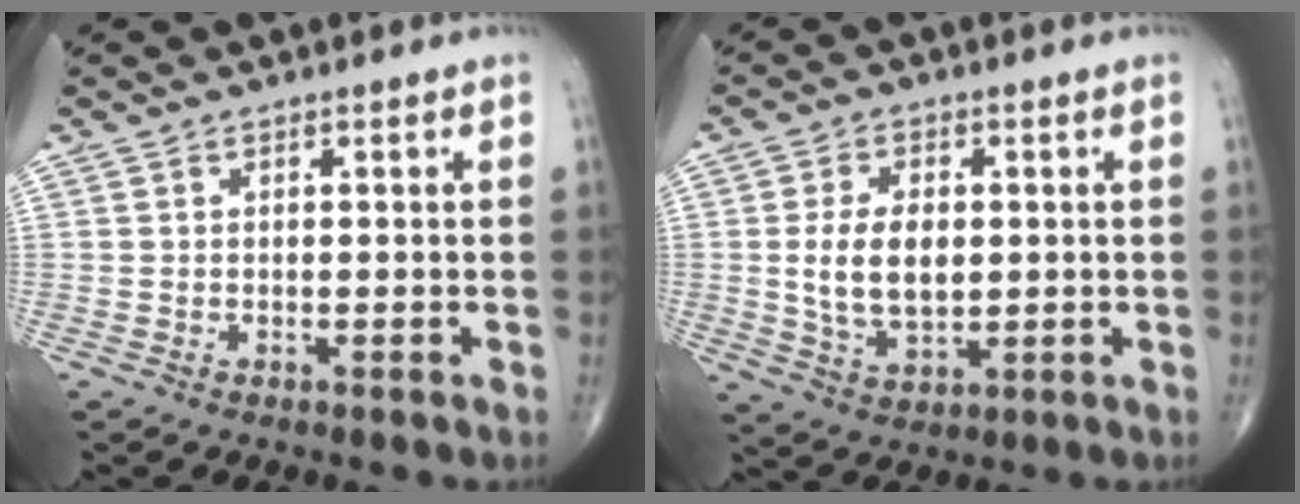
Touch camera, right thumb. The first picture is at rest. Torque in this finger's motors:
{"motor_torque": [1.14, 1.23, 0.80, -0.63, 0.22]}